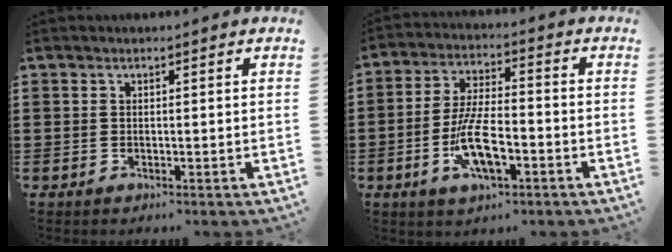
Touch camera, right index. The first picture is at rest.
{"total": 9.3, "force": [-3.2, 3.5, 8.0], "torque": [-0.169, -0.009, -0.059]}